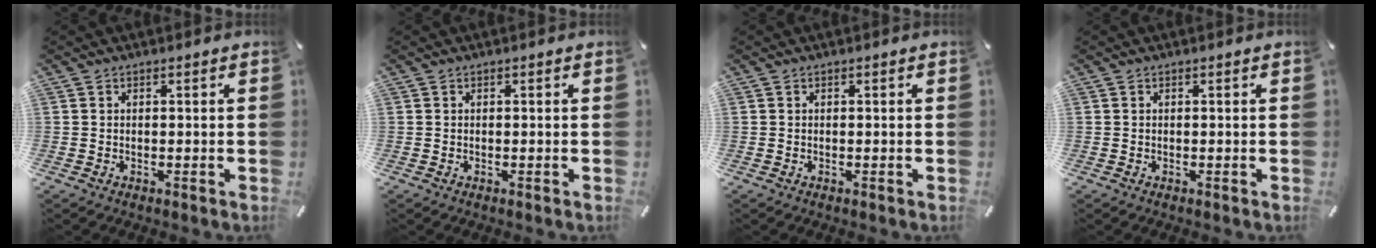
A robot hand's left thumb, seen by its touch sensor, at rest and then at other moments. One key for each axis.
{"total": 0.0}
{"total": 0.0}
{"total": 0.0}